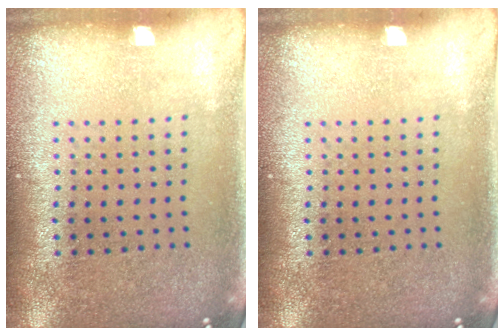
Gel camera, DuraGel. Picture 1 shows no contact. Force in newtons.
{"total": 0.0}